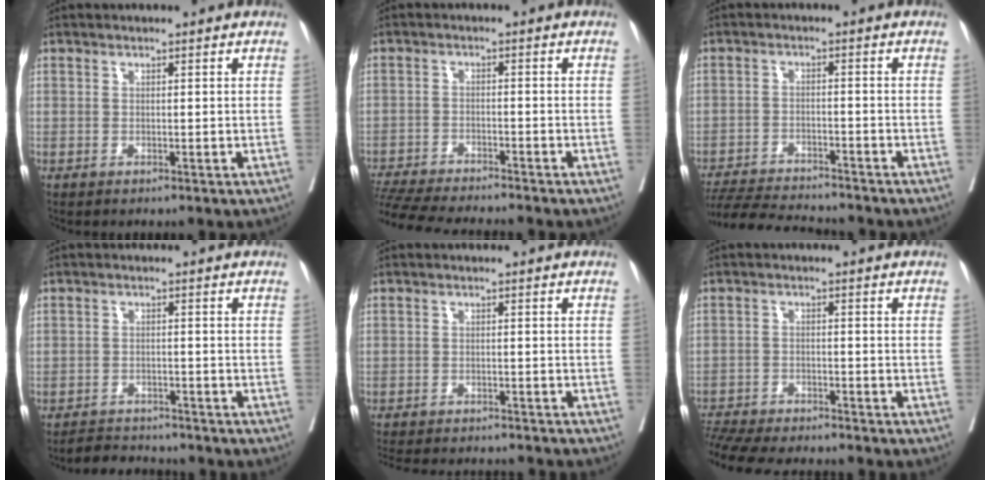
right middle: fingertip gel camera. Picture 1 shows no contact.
{"total": 13.1, "force": [-12.0, 0.5, 5.2], "torque": [-0.092, -0.017, -0.190]}
{"total": 11.9, "force": [-11.3, 0.7, 3.8], "torque": [-0.067, -0.010, -0.174]}
{"total": 4.6, "force": [-4.5, 1.0, 0.2], "torque": [-0.007, -0.011, -0.073]}
{"total": 14.5, "force": [-13.4, 2.2, 5.2], "torque": [-0.111, -0.021, -0.176]}
{"total": 13.2, "force": [-12.1, 1.4, 5.0], "torque": [-0.101, -0.012, -0.188]}